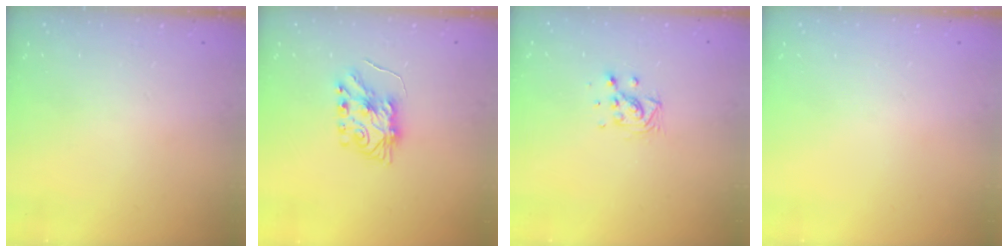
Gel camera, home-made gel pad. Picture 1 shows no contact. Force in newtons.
{"total": 7.3, "press": 7.3, "slide": 0.5}
{"total": 6.7, "press": 6.3, "slide": 2.3}
{"total": 0.0}